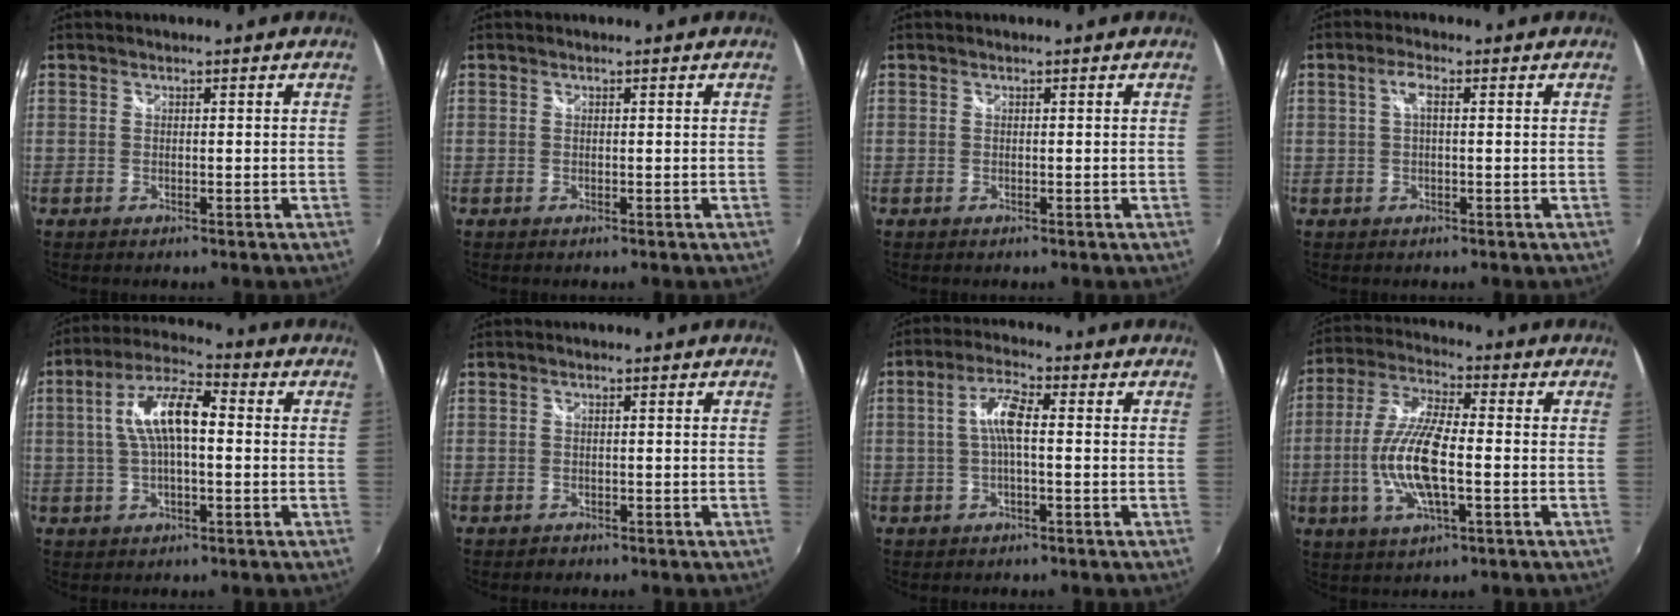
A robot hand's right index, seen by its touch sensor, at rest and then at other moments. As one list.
[{"total": 0.0}, {"total": 0.0}, {"total": 2.6, "force": [0.4, 0.7, 2.5], "torque": [-0.049, 0.007, 0.006]}, {"total": 10.2, "force": [0.5, 3.6, 9.5], "torque": [-0.184, 0.020, 0.006]}, {"total": 4.4, "force": [-4.1, 1.6, -0.1], "torque": [-0.012, 0.006, -0.069]}, {"total": 5.3, "force": [-0.2, 1.1, 5.2], "torque": [-0.104, 0.011, -0.003]}, {"total": 13.0, "force": [-2.4, 3.9, 12.2], "torque": [-0.251, -0.002, -0.049]}]